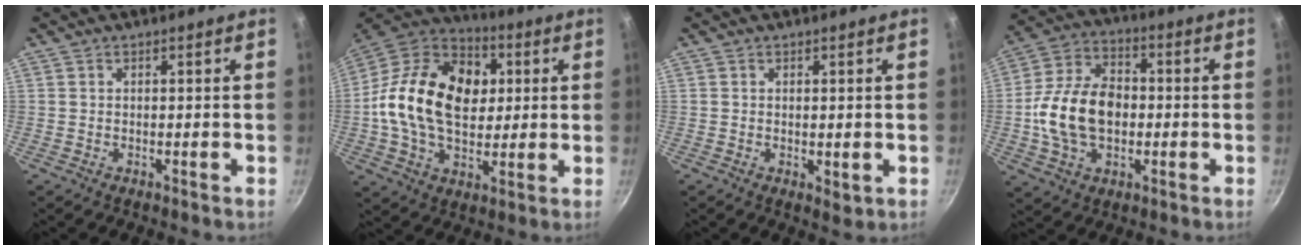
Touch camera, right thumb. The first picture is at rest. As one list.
[{"total": 23.3, "force": [2.5, 16.2, 16.6], "torque": [-0.258, 0.020, 0.032]}, {"total": 2.0, "force": [0.0, 1.0, 1.8], "torque": [-0.024, -0.009, 0.001]}, {"total": 15.8, "force": [-1.3, 10.9, 11.5], "torque": [-0.186, 0.027, -0.033]}]